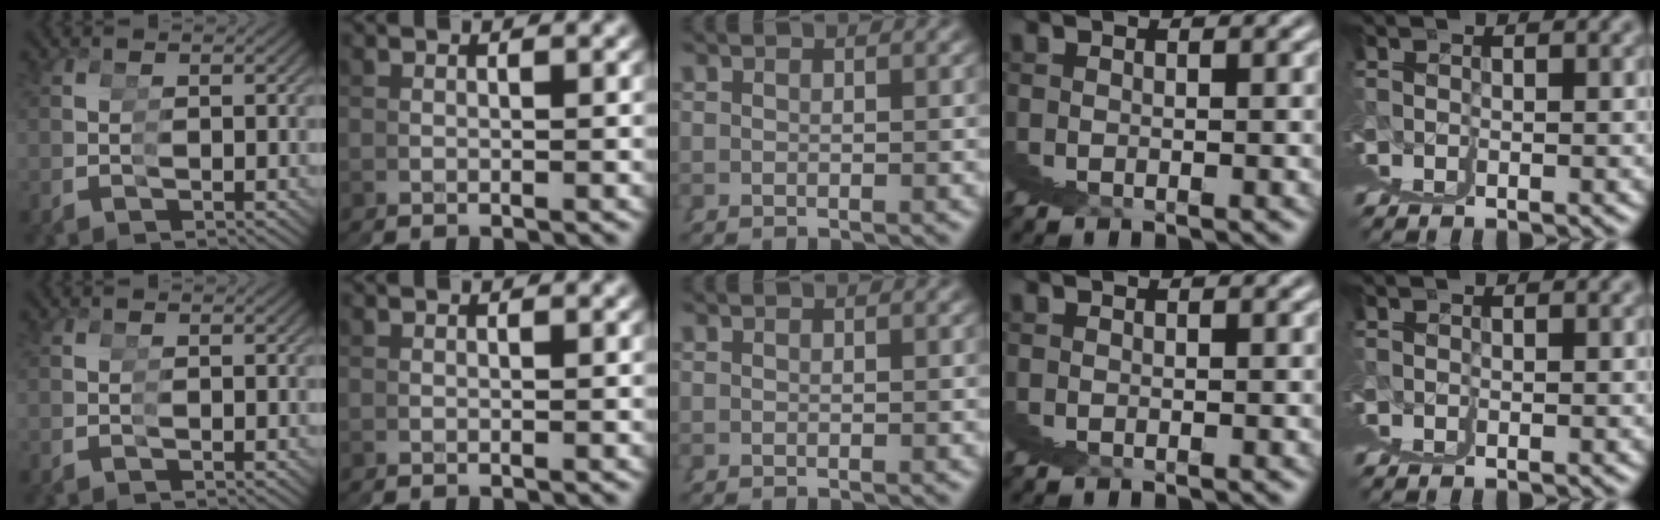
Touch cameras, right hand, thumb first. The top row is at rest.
{}